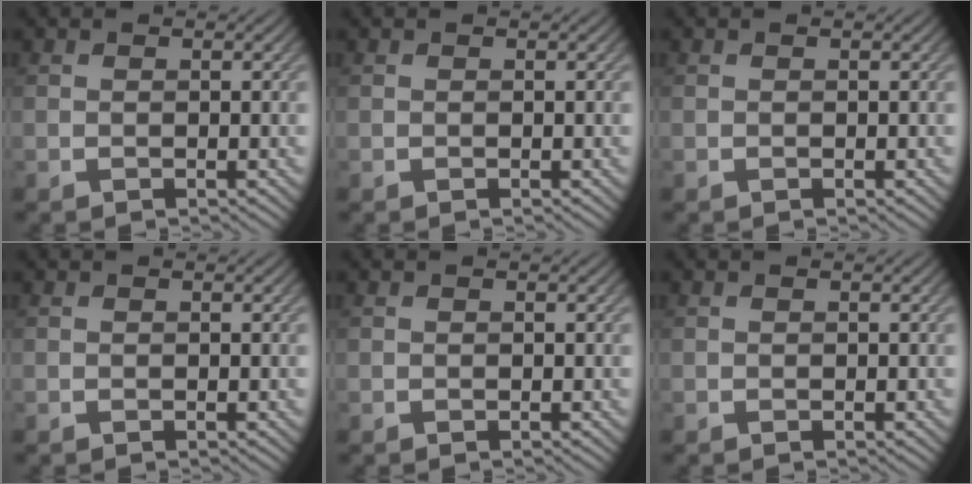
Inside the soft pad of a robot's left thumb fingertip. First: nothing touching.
{"total": 0.0}
{"total": 0.0}
{"total": 0.0}
{"total": 0.0}
{"total": 0.0}